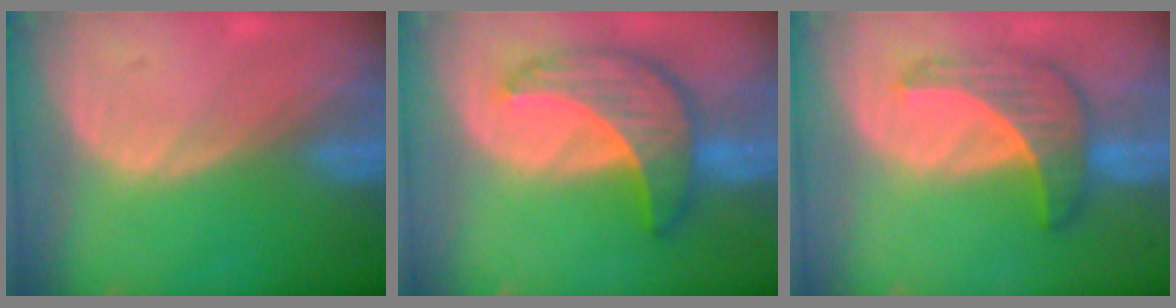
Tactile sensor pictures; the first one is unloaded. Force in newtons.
{"total": 8.4, "press": 8.4, "slide": 0.7}
{"total": 6.6, "press": 6.5, "slide": 0.9}